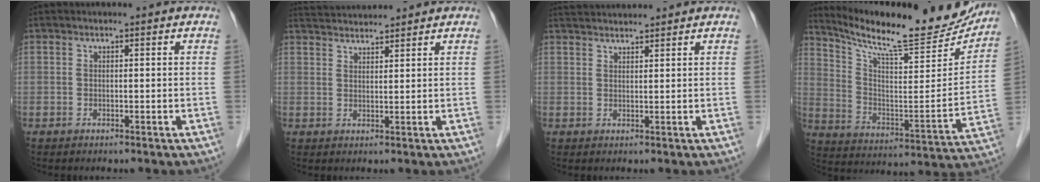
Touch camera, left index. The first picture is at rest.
{"total": 6.0, "force": [5.9, 0.1, 1.2], "torque": [-0.027, 0.031, 0.101]}
{"total": 5.1, "force": [5.0, 0.2, 1.3], "torque": [-0.022, 0.031, 0.085]}
{"total": 23.3, "force": [21.1, 3.1, 9.4], "torque": [-0.157, -0.049, 0.305]}